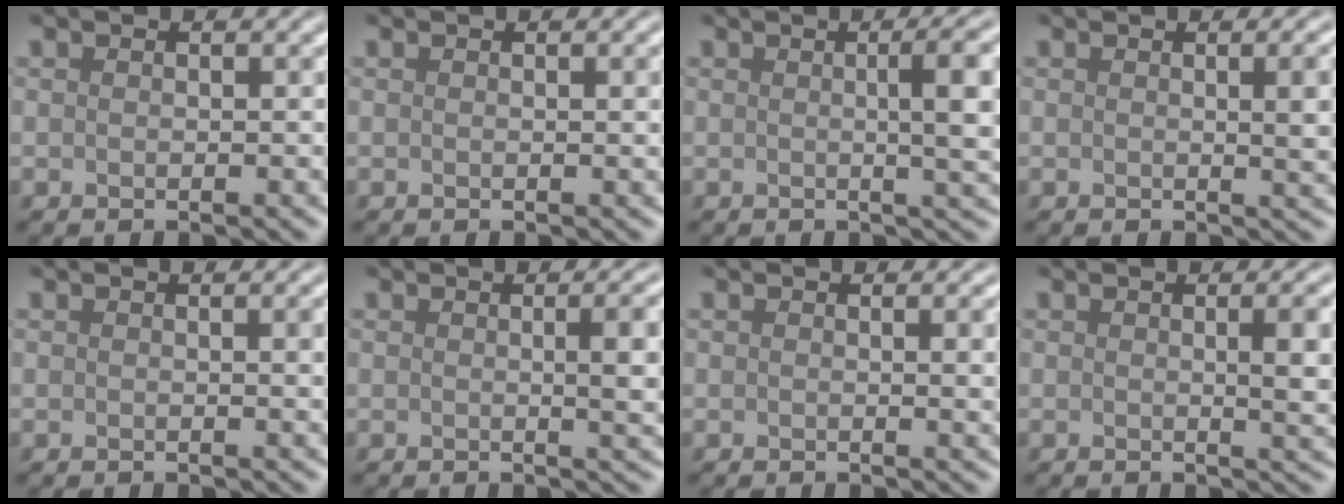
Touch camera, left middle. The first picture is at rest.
{"total": 1.4, "force": [0.3, 0.4, 1.3], "torque": [-0.014, 0.004, 0.002]}
{"total": 6.7, "force": [0.7, 1.9, 6.4], "torque": [-0.063, 0.010, 0.010]}
{"total": 4.2, "force": [0.5, 1.3, 3.9], "torque": [-0.038, 0.009, 0.004]}
{"total": 2.2, "force": [0.4, 0.7, 2.0], "torque": [-0.019, 0.005, 0.002]}
{"total": 4.8, "force": [0.4, 1.4, 4.6], "torque": [-0.047, 0.009, 0.005]}
{"total": 2.6, "force": [0.4, 0.8, 2.4], "torque": [-0.025, 0.002, 0.002]}
{"total": 4.3, "force": [0.5, 1.1, 4.2], "torque": [-0.047, 0.007, 0.005]}